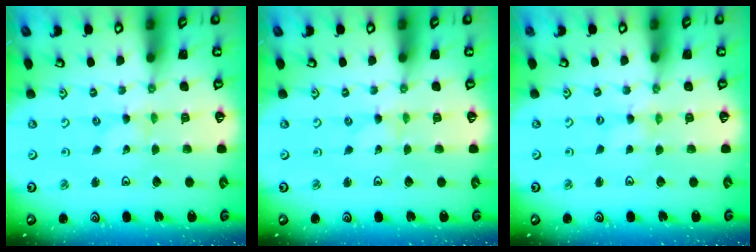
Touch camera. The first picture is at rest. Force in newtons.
{"total": 0.0}
{"total": 0.5, "press": 0.5, "slide": 0.1}